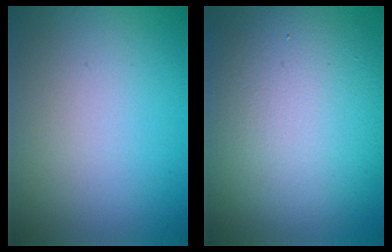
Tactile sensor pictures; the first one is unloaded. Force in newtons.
{"total": 13.1, "press": 13.1, "slide": 0.6}